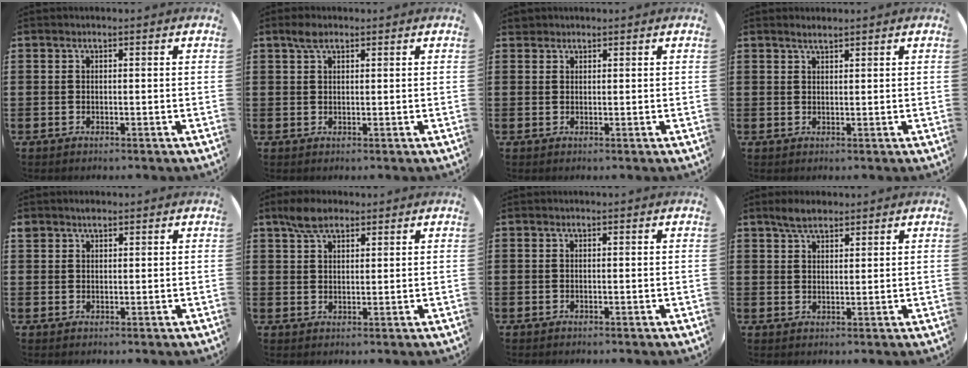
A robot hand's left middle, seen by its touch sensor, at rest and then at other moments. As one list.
[{"total": 2.2, "force": [1.5, 1.1, 1.1], "torque": [-0.018, 0.003, 0.026]}, {"total": 1.0, "force": [0.9, 0.3, -0.1], "torque": [0.000, 0.002, 0.018]}, {"total": 1.3, "force": [1.2, 0.0, 0.4], "torque": [-0.009, 0.002, 0.022]}, {"total": 1.3, "force": [1.1, 0.6, 0.1], "torque": [0.003, -0.001, 0.020]}, {"total": 4.6, "force": [3.6, 2.2, 1.9], "torque": [-0.038, 0.005, 0.066]}, {"total": 0.0}, {"total": 3.5, "force": [2.9, 1.3, 1.3], "torque": [-0.024, 0.001, 0.054]}]